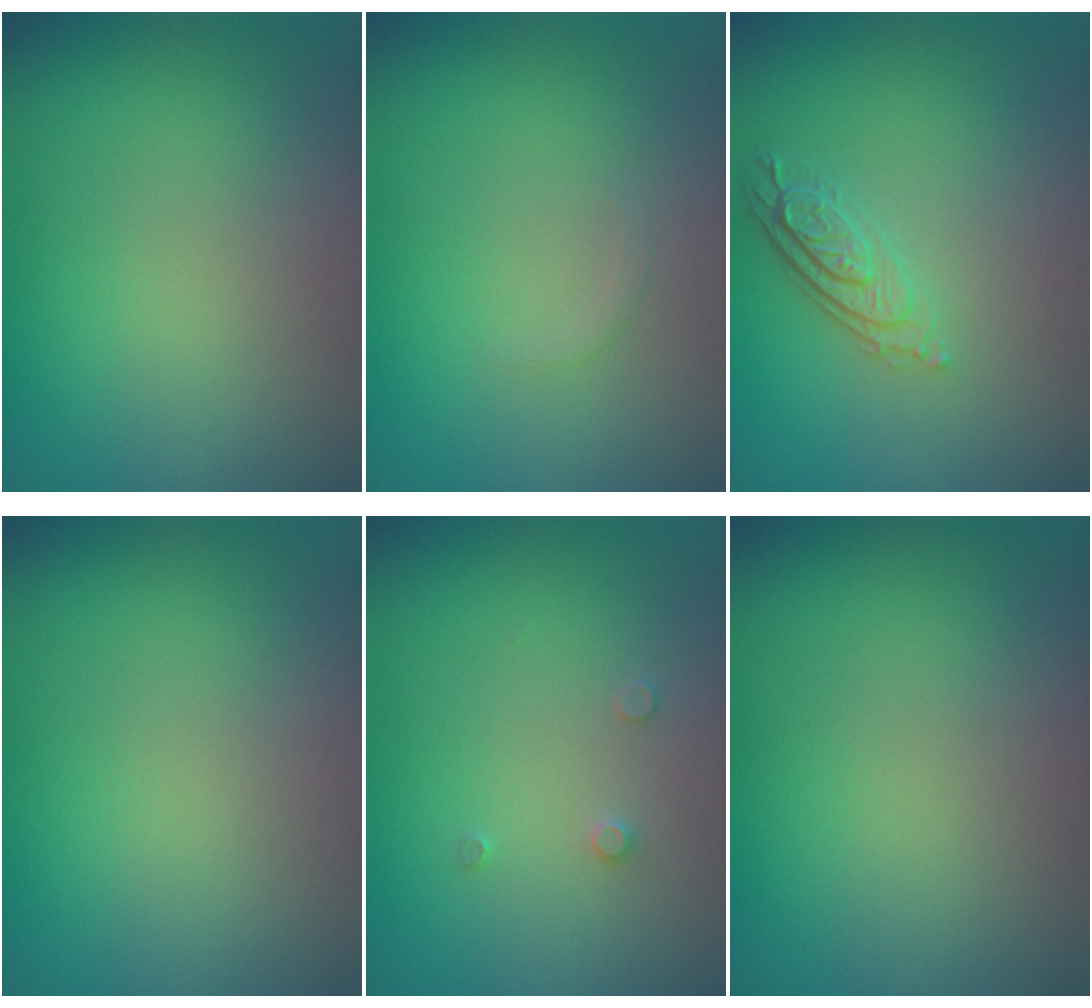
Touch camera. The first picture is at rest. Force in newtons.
{"total": 0.7, "press": 0.7, "slide": 0.1}
{"total": 3.4, "press": 2.6, "slide": 2.2}
{"total": 0.0}
{"total": 0.8, "press": 0.8, "slide": 0.0}
{"total": 0.0}